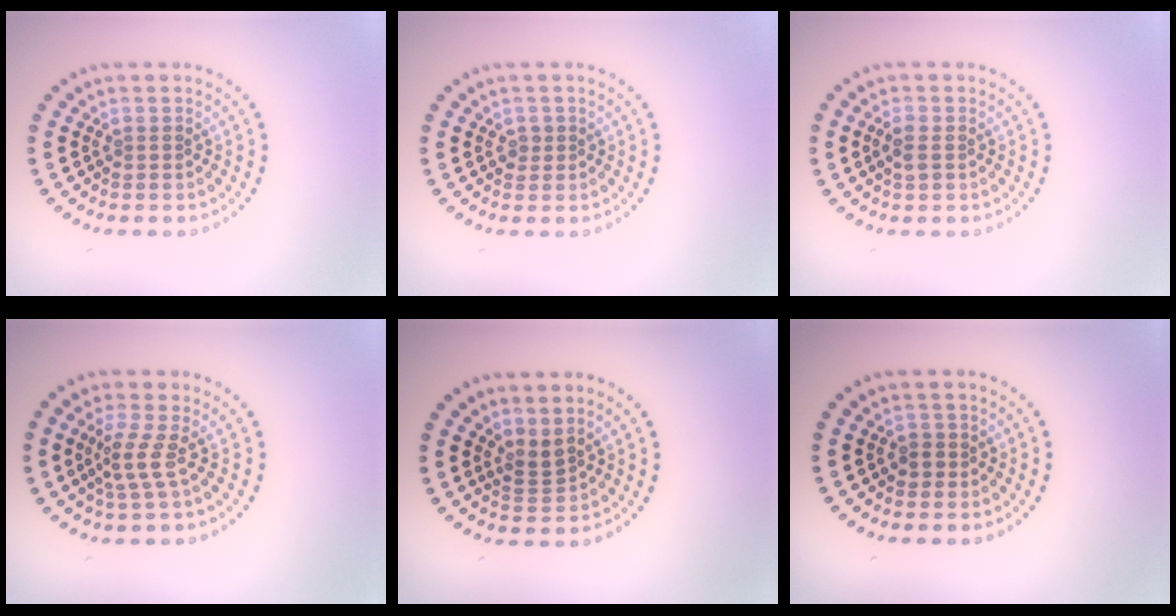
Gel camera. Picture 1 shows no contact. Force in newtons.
{"total": 0.7, "press": 0.7, "slide": 0.2}
{"total": 1.4, "press": 1.4, "slide": 0.3}
{"total": 2.3, "press": 1.6, "slide": 1.6}
{"total": 1.7, "press": 1.2, "slide": 1.2}
{"total": 1.1, "press": 1.0, "slide": 0.4}